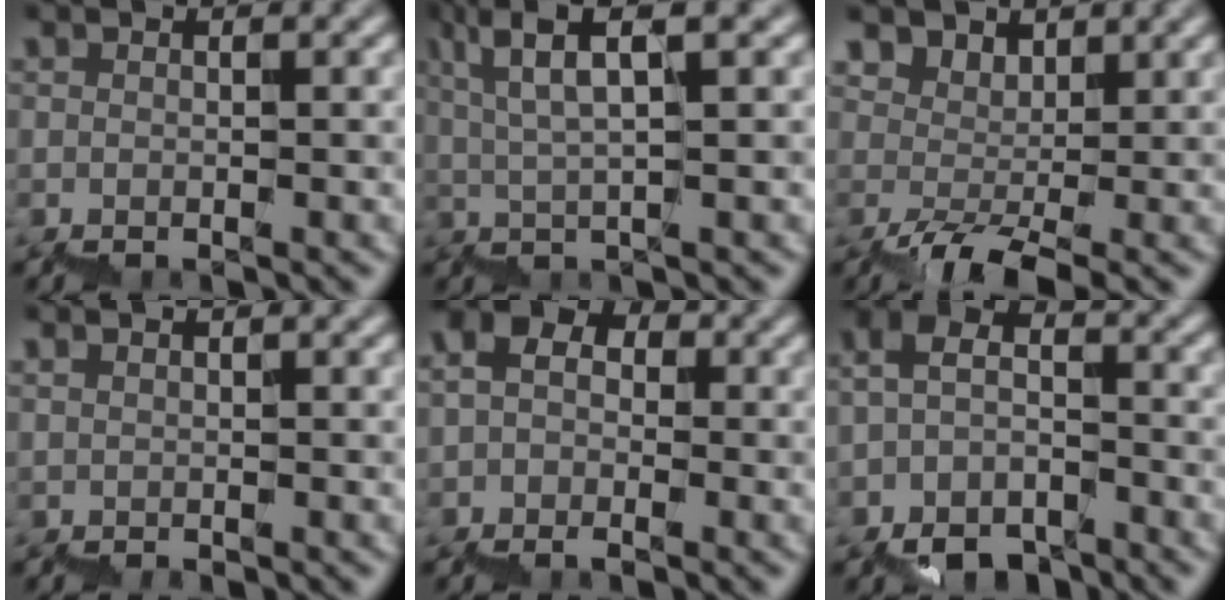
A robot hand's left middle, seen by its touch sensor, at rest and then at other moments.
{"total": 5.7, "force": [4.0, 0.7, 4.0], "torque": [-0.058, 0.018, 0.072]}
{"total": 1.6, "force": [0.8, 1.3, 0.5], "torque": [-0.015, 0.007, 0.014]}
{"total": 0.0}
{"total": 3.8, "force": [-0.5, 2.9, 2.5], "torque": [-0.048, 0.011, -0.010]}
{"total": 4.9, "force": [-2.8, 3.2, 2.4], "torque": [-0.050, 0.013, -0.059]}